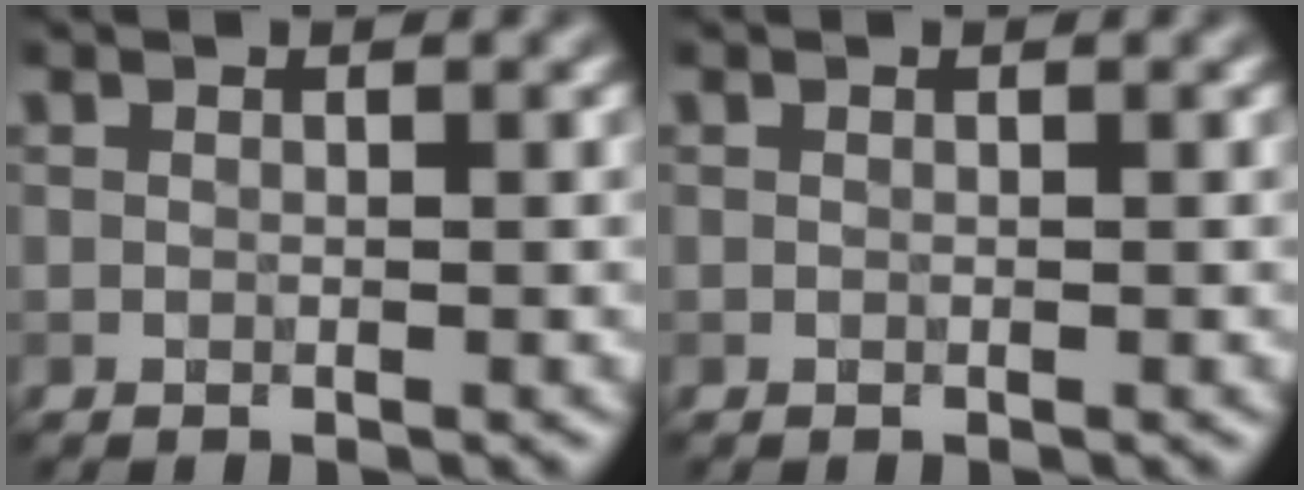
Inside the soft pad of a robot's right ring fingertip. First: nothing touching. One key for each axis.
{"total": 0.0}